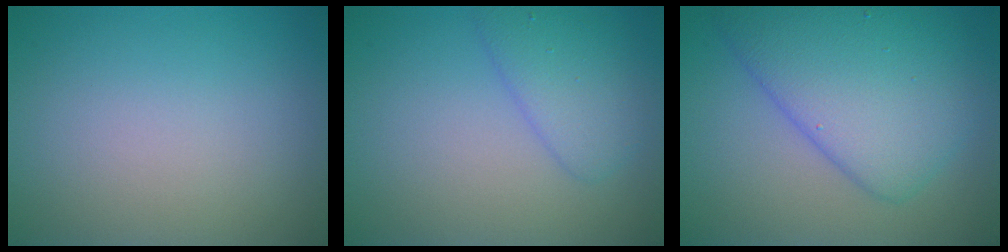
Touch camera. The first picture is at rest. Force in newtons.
{"total": 3.0, "press": 3.0, "slide": 0.1}
{"total": 7.5, "press": 7.5, "slide": 0.3}